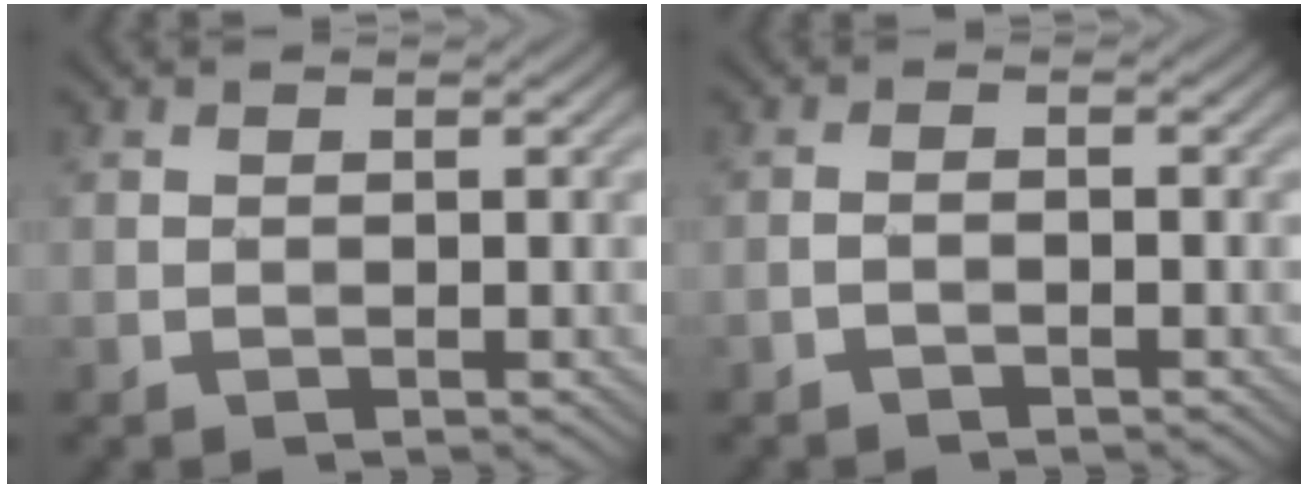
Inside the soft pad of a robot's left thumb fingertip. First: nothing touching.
{"total": 1.1, "force": [-0.8, 0.1, 0.6], "torque": [-0.012, 0.002, -0.018]}